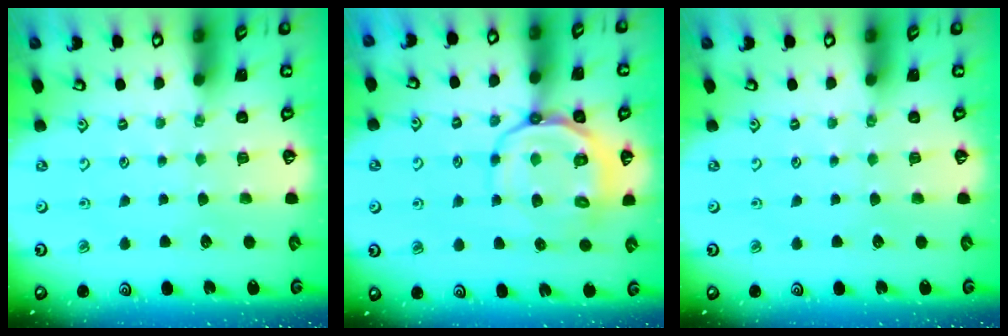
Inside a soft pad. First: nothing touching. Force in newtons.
{"total": 12.1, "press": 12.0, "slide": 2.0}
{"total": 0.0}